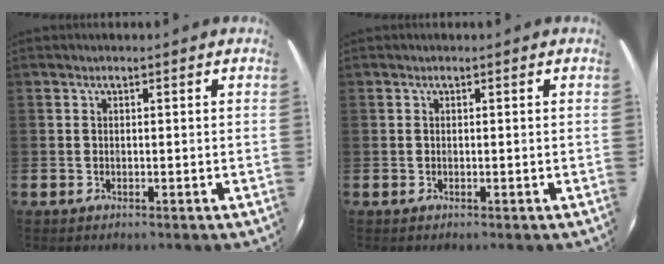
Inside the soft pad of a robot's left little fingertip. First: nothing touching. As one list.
[{"total": 0.0}]